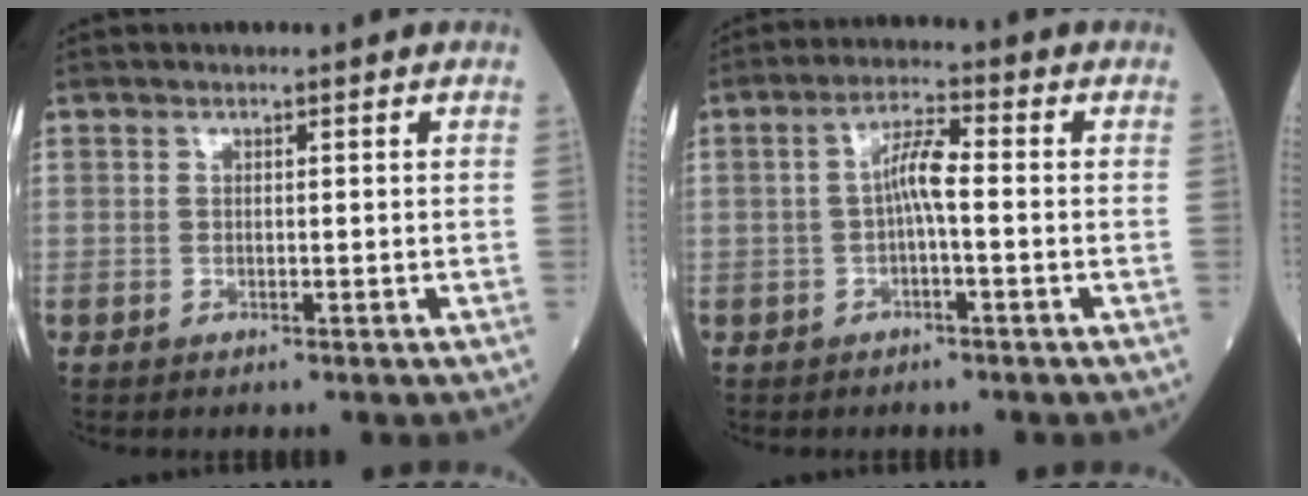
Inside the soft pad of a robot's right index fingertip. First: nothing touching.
{"total": 4.6, "force": [-0.4, 0.7, 4.5], "torque": [-0.081, 0.014, -0.007]}